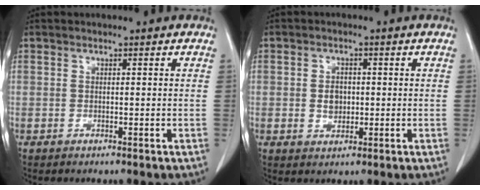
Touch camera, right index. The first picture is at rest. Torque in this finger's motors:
{"motor_torque": [0.64, -0.01, 0.19, 0.02]}